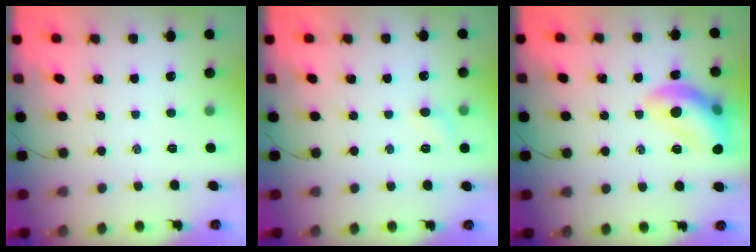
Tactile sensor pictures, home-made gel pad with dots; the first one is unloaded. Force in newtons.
{"total": 4.9, "press": 4.7, "slide": 1.5}
{"total": 14.3, "press": 14.3, "slide": 1.1}